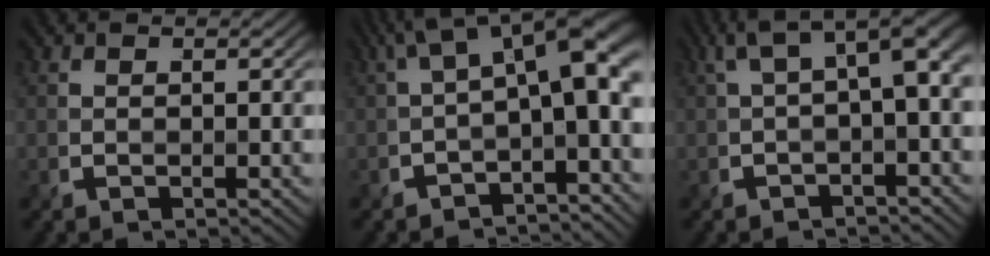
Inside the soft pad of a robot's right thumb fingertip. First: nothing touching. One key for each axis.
{"total": 10.1, "fx": 0.6, "fy": 4.0, "fz": 9.3, "tx": -0.140, "ty": 0.007, "tz": 0.007}
{"total": 6.0, "fx": 1.0, "fy": 1.8, "fz": 5.6, "tx": -0.090, "ty": 0.015, "tz": 0.017}